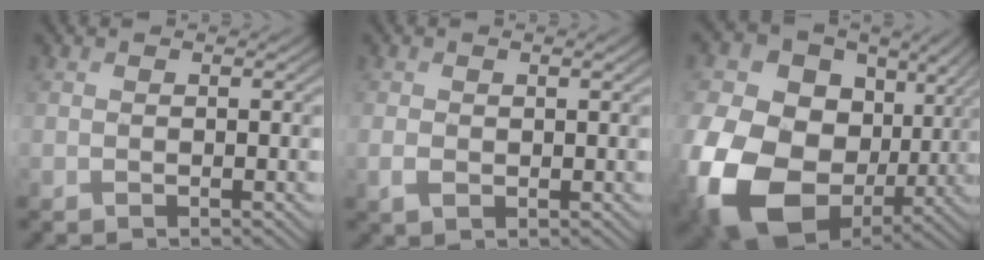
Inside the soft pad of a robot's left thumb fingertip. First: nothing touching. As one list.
[{"total": 2.4, "force": [0.1, 1.5, 1.8], "torque": [-0.042, -0.002, 0.005]}, {"total": 20.0, "force": [-1.8, 15.7, 12.2], "torque": [-0.314, -0.056, -0.002]}]